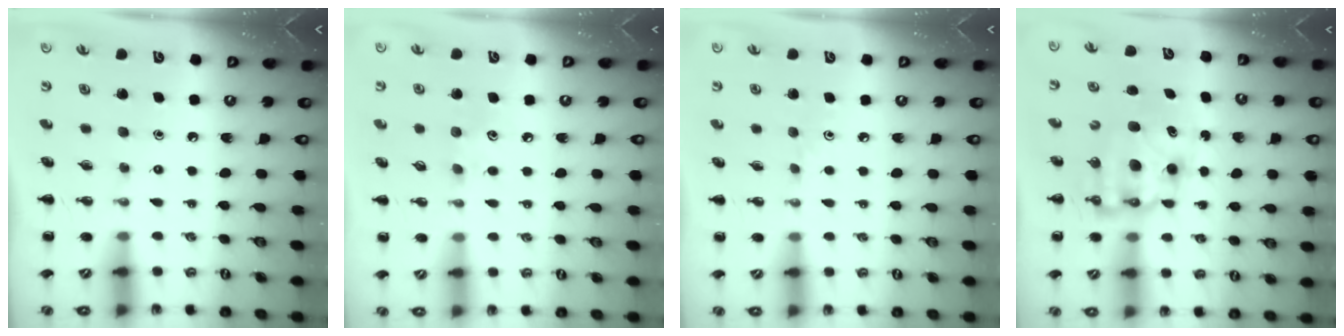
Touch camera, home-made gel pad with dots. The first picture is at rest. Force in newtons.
{"total": 4.5, "press": 4.3, "slide": 1.3}
{"total": 2.2, "press": 2.1, "slide": 0.9}
{"total": 8.9, "press": 8.6, "slide": 2.3}